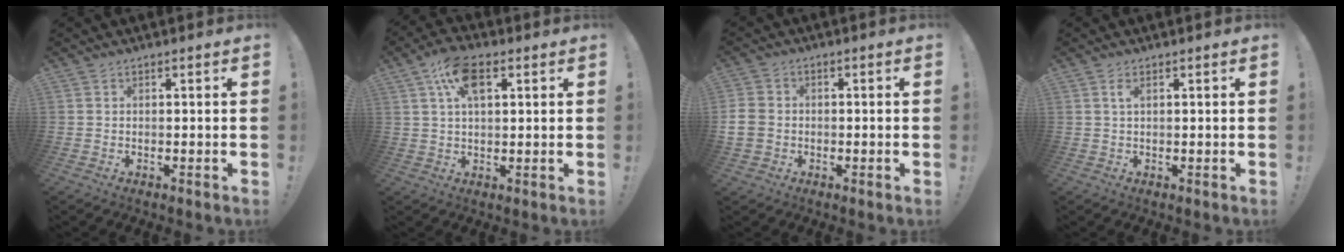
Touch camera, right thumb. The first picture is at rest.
{"total": 9.9, "force": [3.9, 5.1, 7.6], "torque": [-0.124, 0.000, 0.070]}
{"total": 5.7, "force": [-0.9, 4.9, 2.8], "torque": [-0.059, 0.006, -0.013]}
{"total": 1.6, "force": [0.7, 0.6, 1.4], "torque": [-0.024, 0.000, 0.011]}